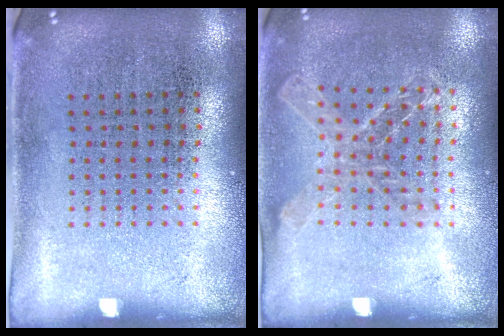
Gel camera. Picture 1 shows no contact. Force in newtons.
{"total": 1.1, "press": 1.1, "slide": 0.1}